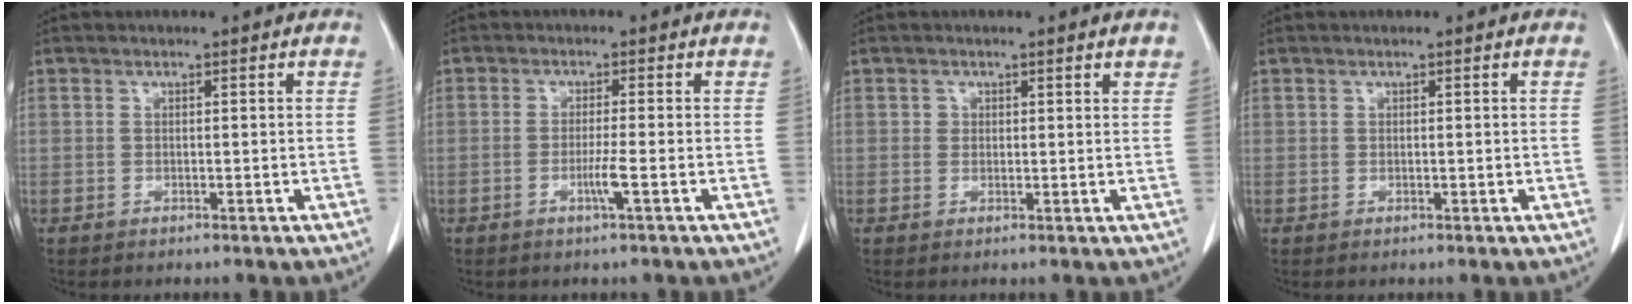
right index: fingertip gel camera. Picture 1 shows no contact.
{"total": 2.8, "force": [-1.0, -0.5, 2.6], "torque": [-0.049, -0.004, -0.018]}
{"total": 1.5, "force": [0.9, 1.2, 0.6], "torque": [0.003, 0.000, 0.006]}
{"total": 0.7, "force": [0.5, 0.4, 0.1], "torque": [0.008, 0.001, 0.010]}